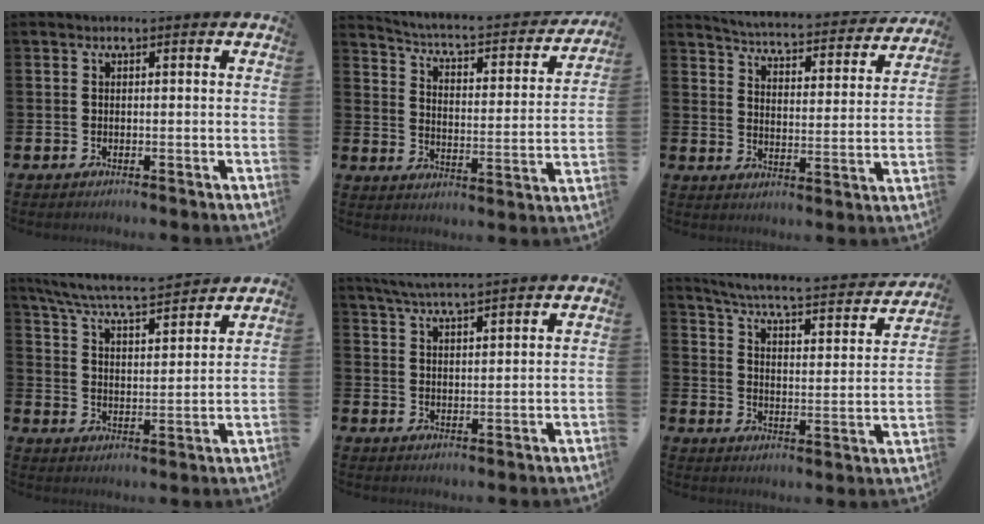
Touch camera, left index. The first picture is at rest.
{"total": 4.3, "force": [4.0, 0.4, 1.7], "torque": [-0.061, -0.038, 0.057]}
{"total": 4.5, "force": [4.4, 0.3, 0.8], "torque": [-0.046, -0.040, 0.070]}
{"total": 7.1, "force": [6.7, 0.4, 2.2], "torque": [-0.070, -0.048, 0.115]}
{"total": 5.0, "force": [4.8, -0.2, 1.2], "torque": [-0.046, -0.019, 0.088]}
{"total": 5.0, "force": [4.5, 0.3, 2.1], "torque": [-0.069, -0.038, 0.068]}